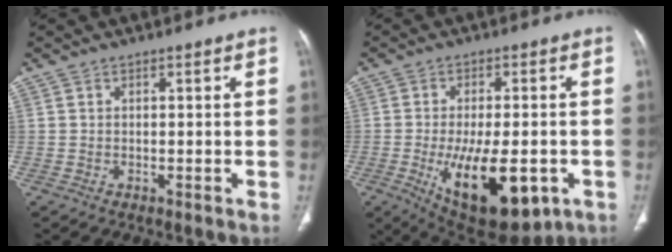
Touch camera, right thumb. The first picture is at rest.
{"total": 17.7, "force": [-5.7, 7.7, 14.9], "torque": [-0.232, -0.005, -0.063]}